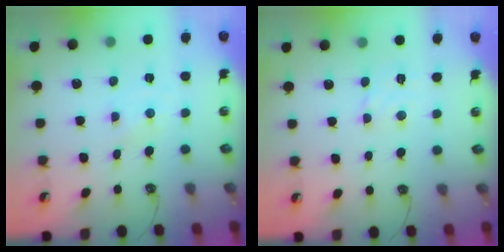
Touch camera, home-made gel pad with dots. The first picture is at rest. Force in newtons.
{"total": 5.5, "press": 5.4, "slide": 0.8}